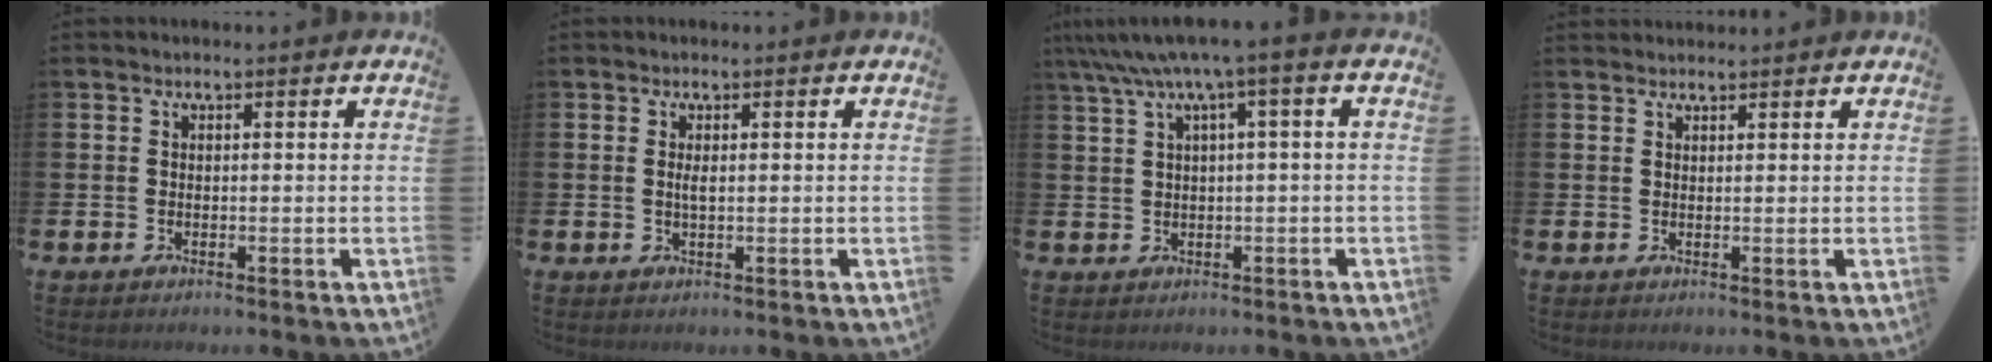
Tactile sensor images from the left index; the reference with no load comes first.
{"total": 1.2, "force": [0.3, 0.3, 1.1], "torque": [-0.021, 0.001, 0.003]}
{"total": 4.3, "force": [1.3, 0.2, 4.1], "torque": [-0.086, -0.003, 0.019]}
{"total": 1.3, "force": [1.2, 0.3, -0.1], "torque": [0.009, -0.002, 0.022]}